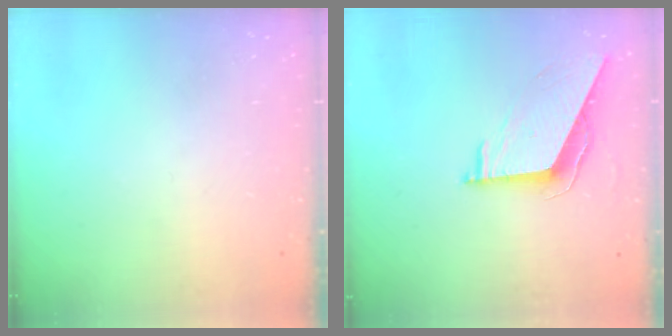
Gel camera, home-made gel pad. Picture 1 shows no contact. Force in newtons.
{"total": 7.5, "press": 7.5, "slide": 0.1}